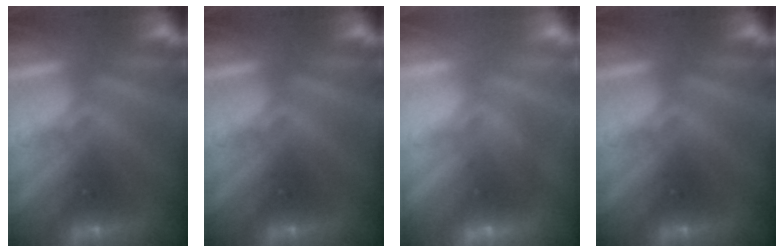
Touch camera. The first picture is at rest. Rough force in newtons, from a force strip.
{"total": 0.0}
{"total": 2.7}
{"total": 0.0}